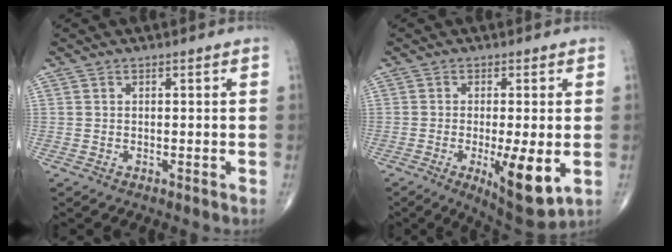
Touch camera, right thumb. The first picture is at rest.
{"total": 10.7, "force": [-2.5, 2.9, 10.0], "torque": [-0.149, -0.025, -0.031]}